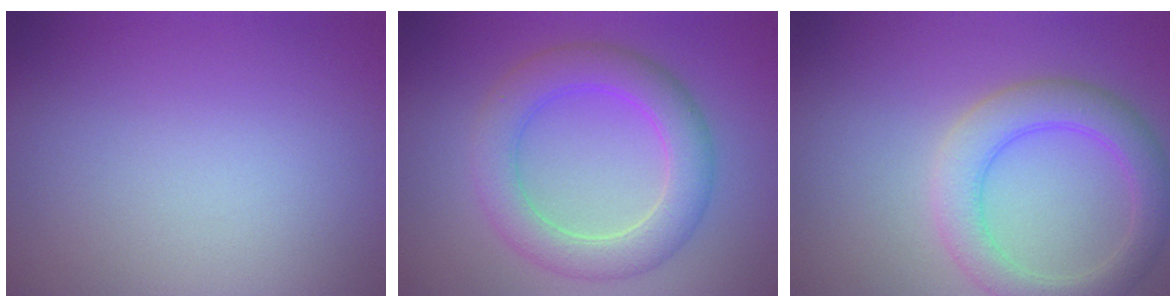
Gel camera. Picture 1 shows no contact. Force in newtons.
{"total": 5.3, "press": 5.3, "slide": 0.3}
{"total": 4.6, "press": 4.6, "slide": 0.6}